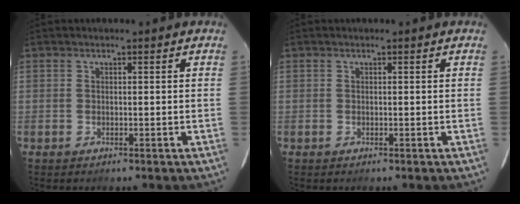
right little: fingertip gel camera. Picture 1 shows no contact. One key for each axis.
{"total": 0.0}